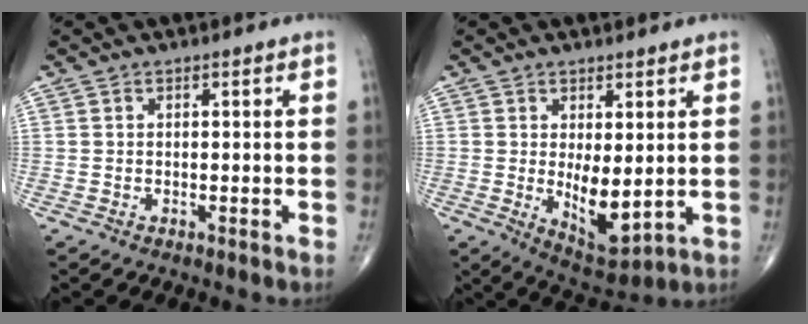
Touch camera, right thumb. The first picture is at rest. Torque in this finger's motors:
{"motor_torque": [2.38, 2.62, 1.11, -0.71, 0.12]}